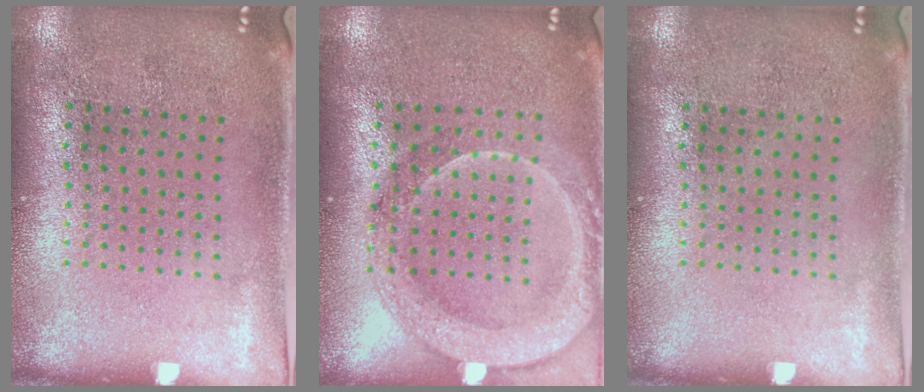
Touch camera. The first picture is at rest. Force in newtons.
{"total": 2.0, "press": 1.9, "slide": 0.6}
{"total": 0.0}